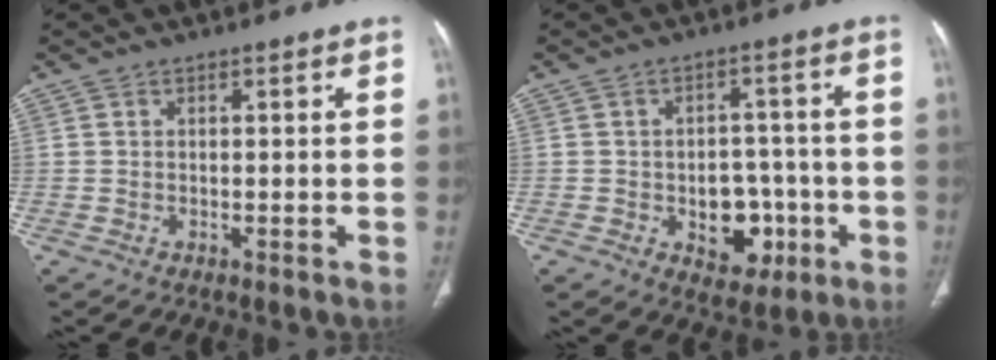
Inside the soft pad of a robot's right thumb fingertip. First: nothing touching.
{"total": 9.5, "force": [-2.8, 6.7, 6.1], "torque": [-0.039, 0.028, -0.029]}